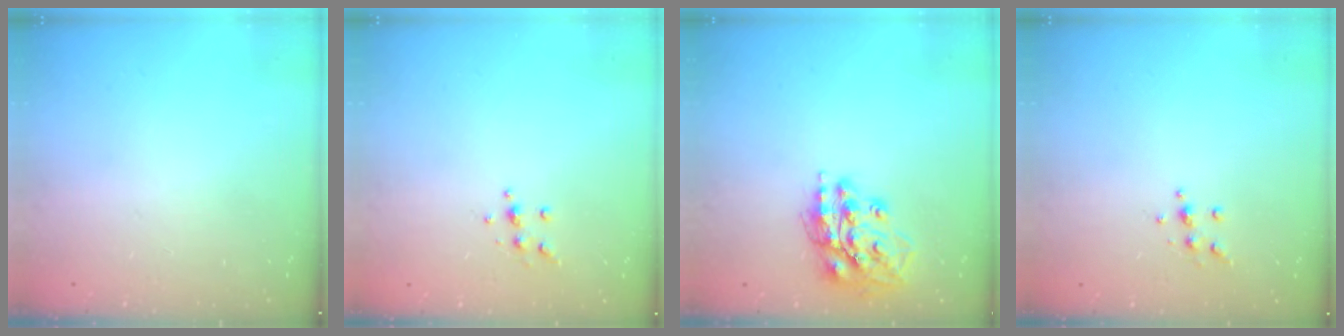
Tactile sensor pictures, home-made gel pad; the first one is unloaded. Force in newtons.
{"total": 5.4, "press": 5.3, "slide": 0.6}
{"total": 15.4, "press": 15.3, "slide": 1.9}
{"total": 5.4, "press": 5.3, "slide": 0.6}